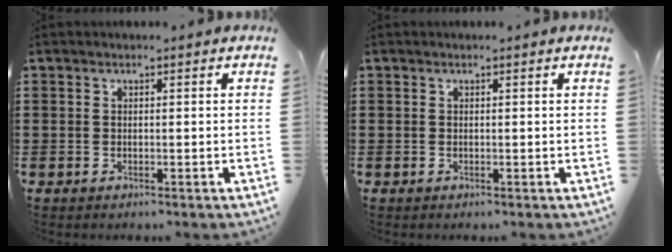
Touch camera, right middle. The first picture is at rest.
{"total": 0.0}